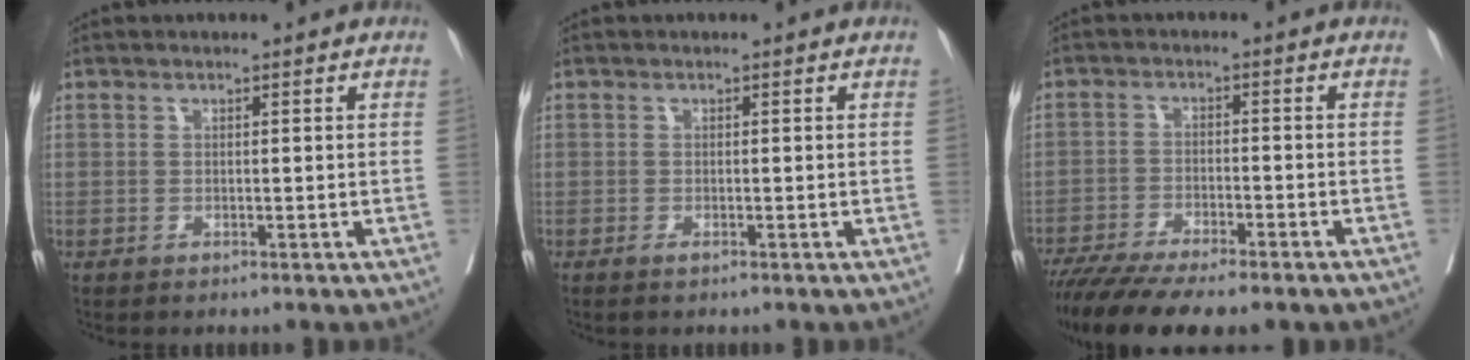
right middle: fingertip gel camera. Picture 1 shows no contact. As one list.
[{"total": 0.9, "force": [-0.5, 0.2, 0.7], "torque": [-0.014, -0.003, -0.008]}, {"total": 12.7, "force": [-10.3, 2.1, 7.2], "torque": [-0.118, -0.023, -0.161]}]